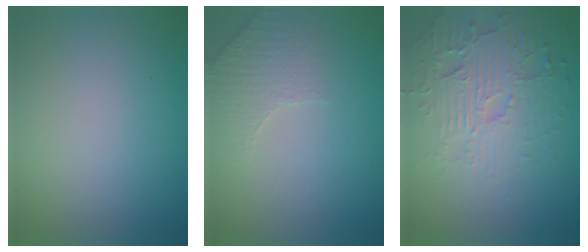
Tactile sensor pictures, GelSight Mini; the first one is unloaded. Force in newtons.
{"total": 2.8, "press": 2.7, "slide": 0.8}
{"total": 5.1, "press": 4.5, "slide": 2.5}